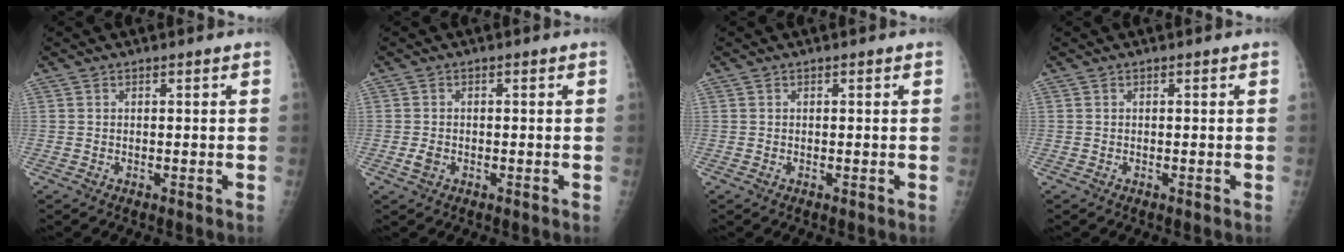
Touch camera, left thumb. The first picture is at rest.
{"total": 1.7, "force": [-0.7, 1.2, 0.8], "torque": [-0.016, 0.000, -0.012]}
{"total": 0.0}
{"total": 0.0}